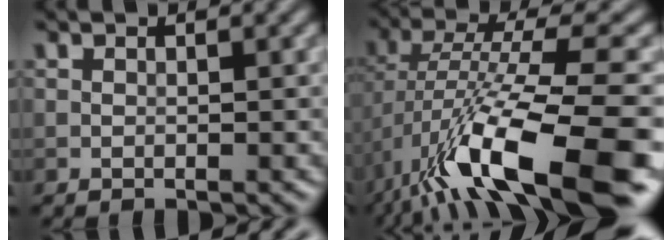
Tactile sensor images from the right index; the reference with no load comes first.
{"total": 14.4, "force": [-6.5, 4.0, 12.3], "torque": [-0.228, 0.006, -0.109]}